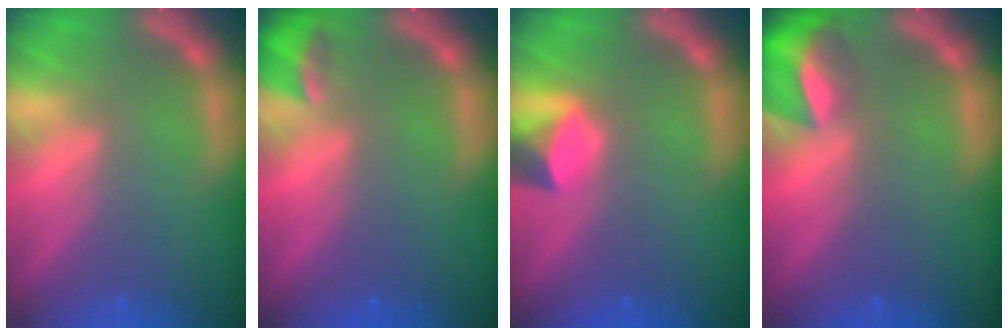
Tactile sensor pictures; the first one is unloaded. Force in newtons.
{"total": 2.4}
{"total": 3.0}
{"total": 6.0}